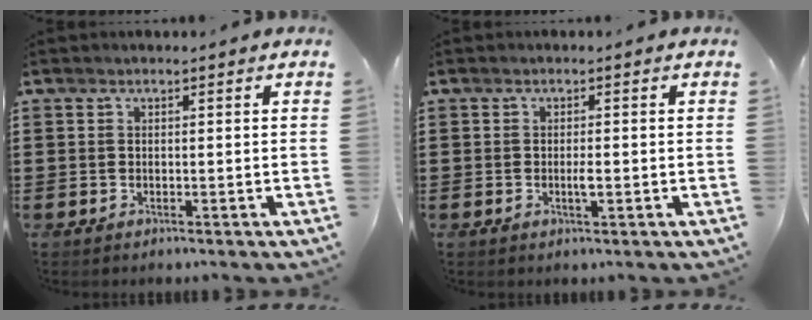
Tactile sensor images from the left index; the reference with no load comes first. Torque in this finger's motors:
{"motor_torque": [0.03, 0.00, 0.03, 0.01]}